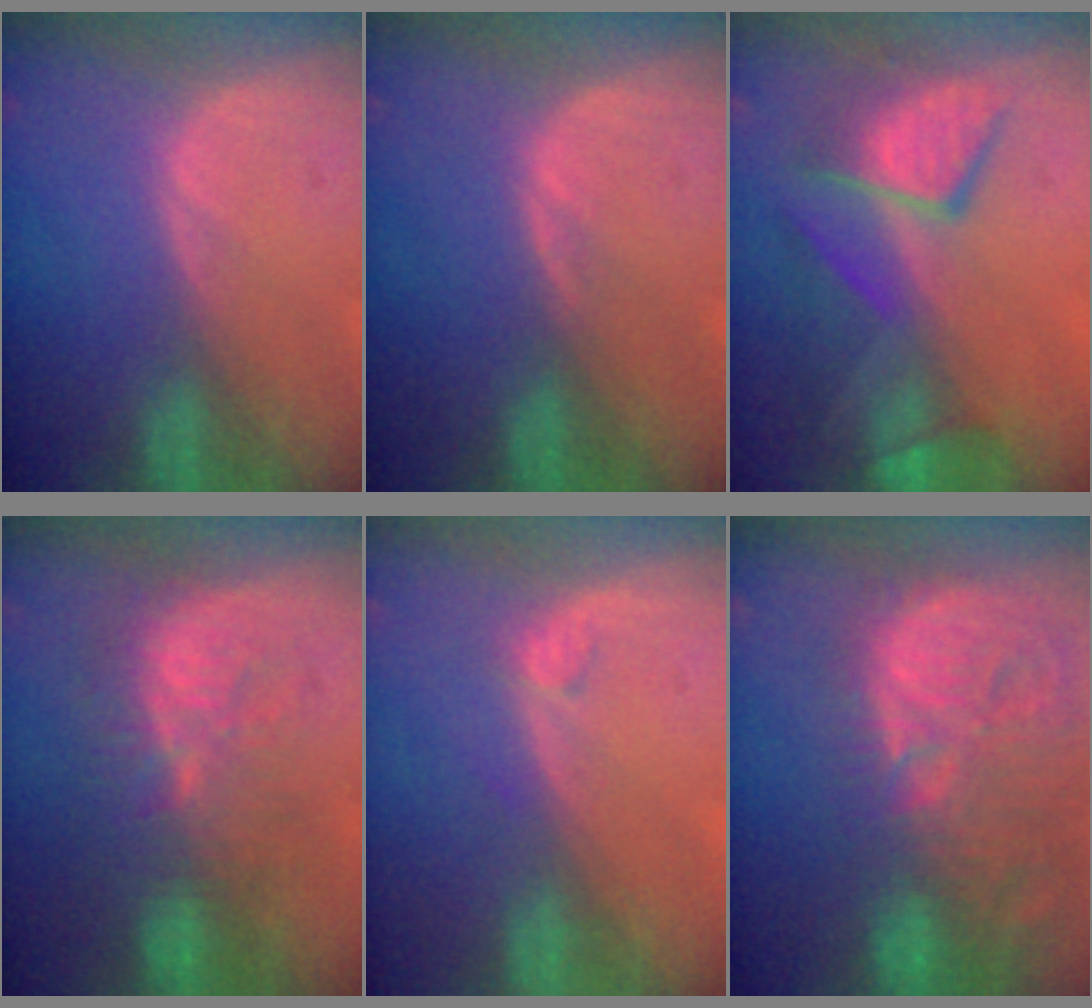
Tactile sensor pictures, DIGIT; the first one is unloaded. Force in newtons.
{"total": 0.5, "press": 0.5, "slide": 0.2}
{"total": 9.4, "press": 8.6, "slide": 3.8}
{"total": 9.2, "press": 8.9, "slide": 2.1}
{"total": 1.3, "press": 1.1, "slide": 0.5}
{"total": 15.5, "press": 13.5, "slide": 7.6}